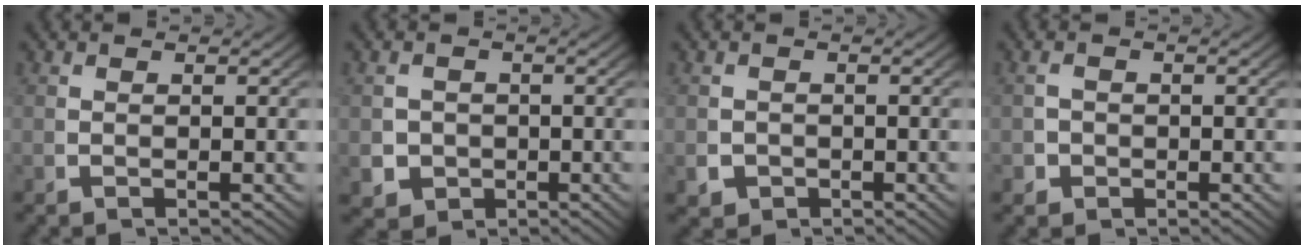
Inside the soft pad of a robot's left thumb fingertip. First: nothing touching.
{"total": 5.5, "force": [-1.4, 4.8, 2.2], "torque": [-0.049, -0.030, -0.009]}
{"total": 2.5, "force": [-1.1, 2.1, 0.7], "torque": [-0.019, -0.017, -0.011]}
{"total": 1.9, "force": [-0.7, 1.7, 0.6], "torque": [-0.015, -0.007, -0.010]}